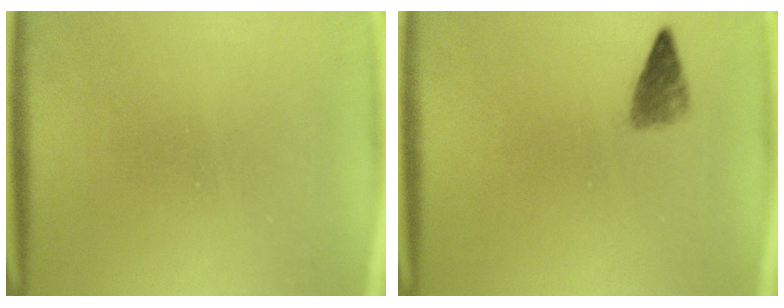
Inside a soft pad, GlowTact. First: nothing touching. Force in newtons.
{"total": 2.2}